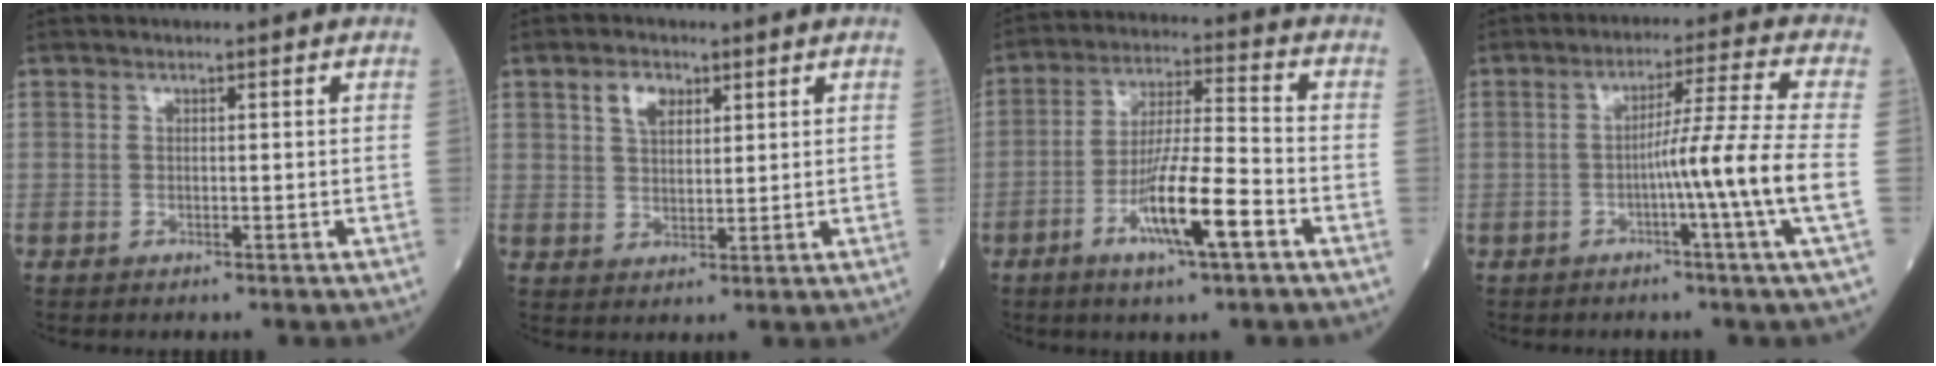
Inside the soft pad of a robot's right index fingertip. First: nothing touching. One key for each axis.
{"total": 4.2, "fx": 2.1, "fy": 2.5, "fz": 2.6, "tx": -0.049, "ty": 0.008, "tz": 0.041}
{"total": 11.5, "fx": -5.1, "fy": 0.8, "fz": 10.3, "tx": -0.190, "ty": -0.007, "tz": -0.093}
{"total": 9.2, "fx": -2.4, "fy": -2.9, "fz": 8.4, "tx": -0.132, "ty": -0.003, "tz": -0.045}